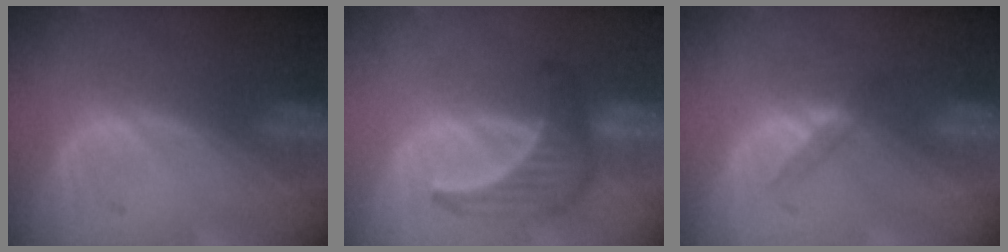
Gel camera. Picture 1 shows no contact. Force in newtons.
{"total": 6.3, "press": 6.1, "slide": 1.9}
{"total": 1.9, "press": 1.7, "slide": 1.0}